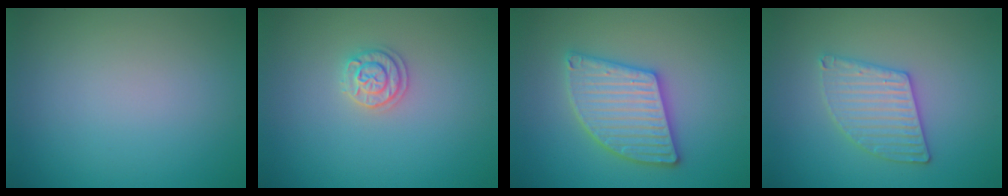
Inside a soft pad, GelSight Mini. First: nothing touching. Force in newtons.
{"total": 1.9, "press": 1.9, "slide": 0.2}
{"total": 5.5, "press": 5.5, "slide": 0.7}
{"total": 3.2, "press": 3.2, "slide": 0.3}